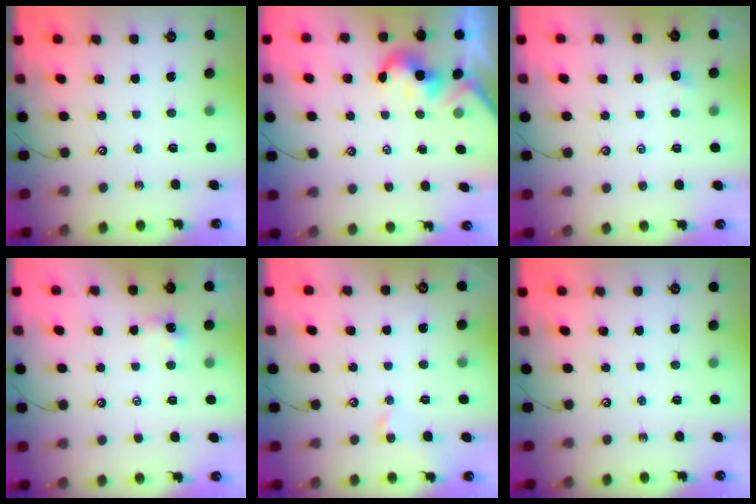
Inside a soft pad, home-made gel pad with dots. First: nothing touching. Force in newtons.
{"total": 1.9, "press": 1.8, "slide": 0.5}
{"total": 0.5, "press": 0.4, "slide": 0.3}
{"total": 2.6, "press": 2.6, "slide": 0.2}
{"total": 1.6, "press": 1.5, "slide": 0.4}
{"total": 0.0}